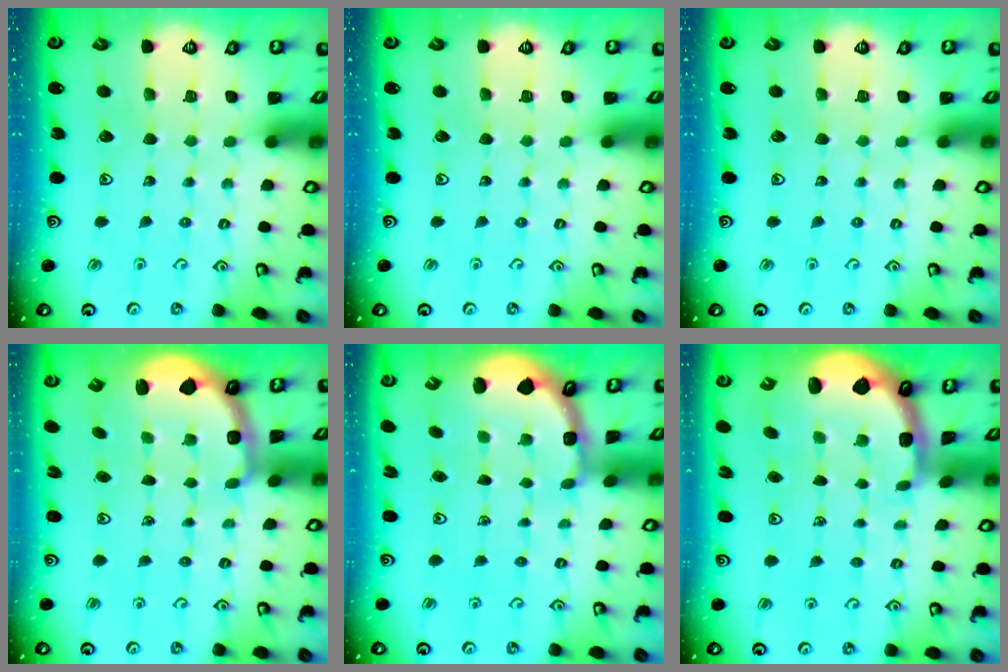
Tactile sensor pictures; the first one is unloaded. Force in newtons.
{"total": 0.0}
{"total": 0.0}
{"total": 2.1, "press": 1.4, "slide": 1.6}
{"total": 1.2, "press": 1.1, "slide": 0.5}
{"total": 2.3, "press": 1.3, "slide": 1.8}